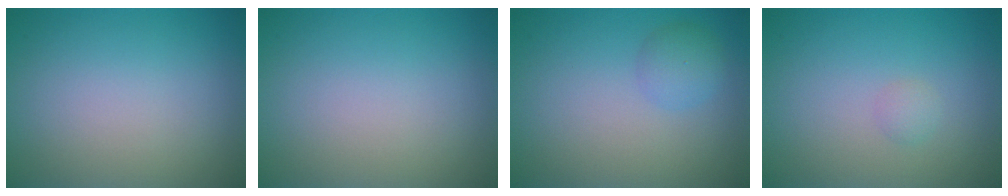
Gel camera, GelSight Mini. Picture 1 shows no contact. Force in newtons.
{"total": 0.0}
{"total": 2.0, "press": 2.0, "slide": 0.0}
{"total": 0.7, "press": 0.7, "slide": 0.0}